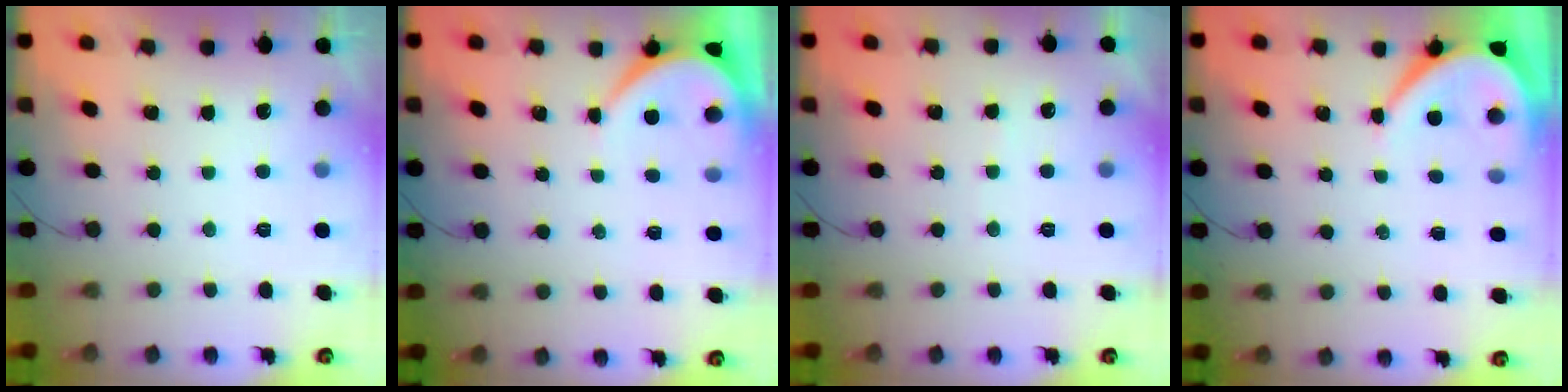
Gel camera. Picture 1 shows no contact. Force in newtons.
{"total": 3.9, "press": 3.9, "slide": 0.5}
{"total": 3.1, "press": 3.0, "slide": 0.5}
{"total": 5.6, "press": 5.5, "slide": 0.7}